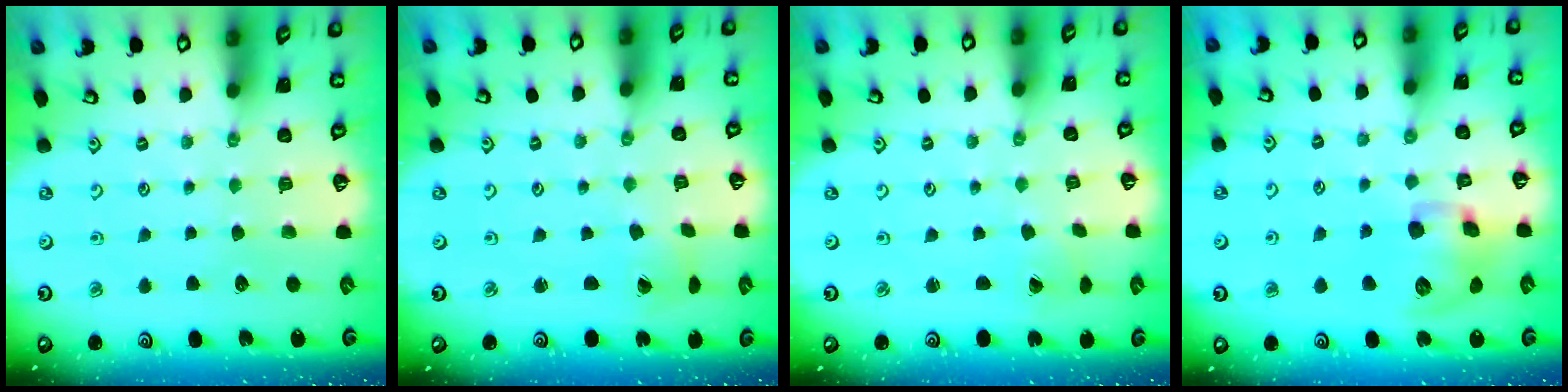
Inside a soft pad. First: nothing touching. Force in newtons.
{"total": 1.2, "press": 1.2, "slide": 0.2}
{"total": 0.6, "press": 0.3, "slide": 0.5}
{"total": 13.0, "press": 12.9, "slide": 2.0}